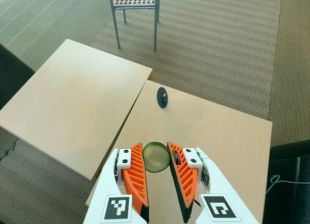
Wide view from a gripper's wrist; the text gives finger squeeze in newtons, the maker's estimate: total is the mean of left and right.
{"total": 10.1, "left": 10.2, "right": 10.0}